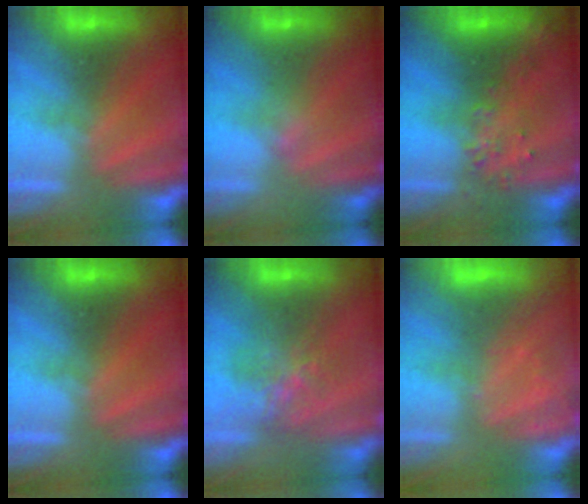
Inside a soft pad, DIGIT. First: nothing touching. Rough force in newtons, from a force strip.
{"total": 2.4}
{"total": 2.9}
{"total": 0.0}
{"total": 7.1}
{"total": 3.3}